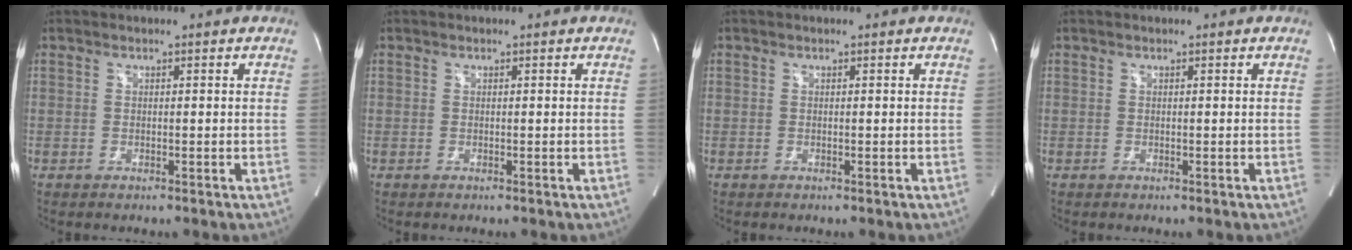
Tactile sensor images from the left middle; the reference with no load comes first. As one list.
[{"total": 0.0}, {"total": 0.0}, {"total": 0.0}]